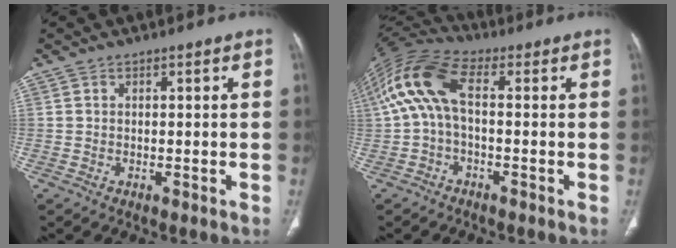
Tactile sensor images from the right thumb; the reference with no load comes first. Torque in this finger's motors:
{"motor_torque": [-0.58, 0.85, -0.12, 0.03, 0.37]}